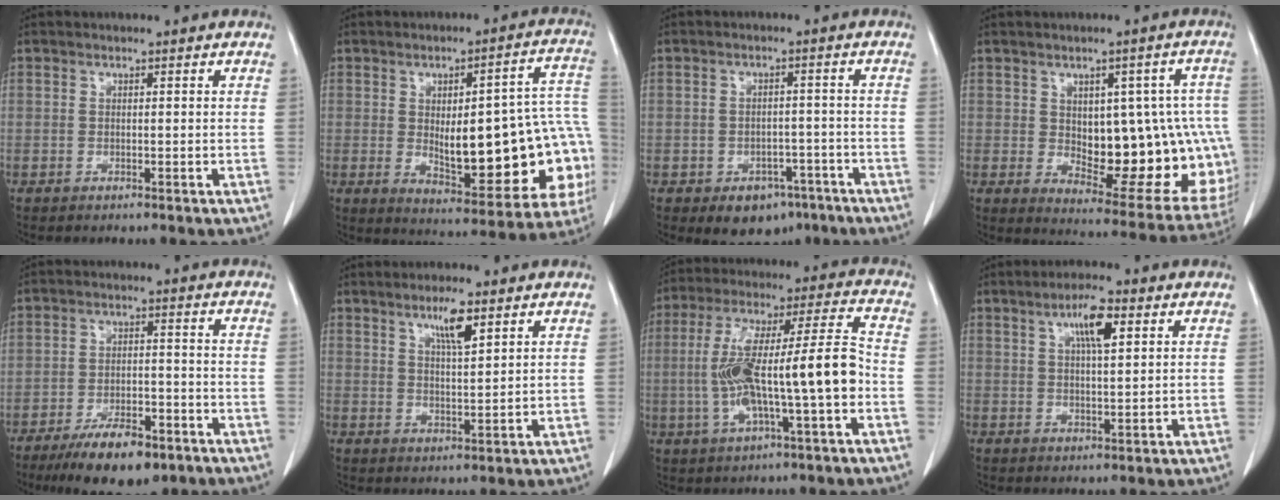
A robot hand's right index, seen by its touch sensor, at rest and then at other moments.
{"total": 22.7, "force": [-2.6, 7.1, 21.4], "torque": [-0.202, 0.034, -0.005]}
{"total": 7.3, "force": [-4.6, 4.7, 3.1], "torque": [-0.034, 0.009, -0.058]}
{"total": 19.4, "force": [-0.9, 8.8, 17.2], "torque": [-0.158, 0.024, 0.021]}
{"total": 10.8, "force": [-7.5, 3.7, 6.9], "torque": [-0.113, -0.008, -0.123]}
{"total": 4.9, "force": [2.9, 0.5, 3.9], "torque": [-0.070, -0.004, 0.050]}
{"total": 15.5, "force": [-2.7, 1.5, 15.2], "torque": [-0.283, 0.028, -0.043]}
{"total": 5.7, "force": [2.4, 0.9, 5.0], "torque": [-0.091, 0.004, 0.040]}